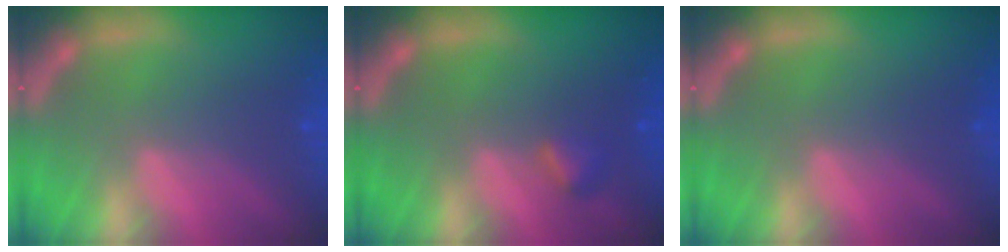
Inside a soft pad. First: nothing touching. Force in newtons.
{"total": 1.4}
{"total": 0.0}